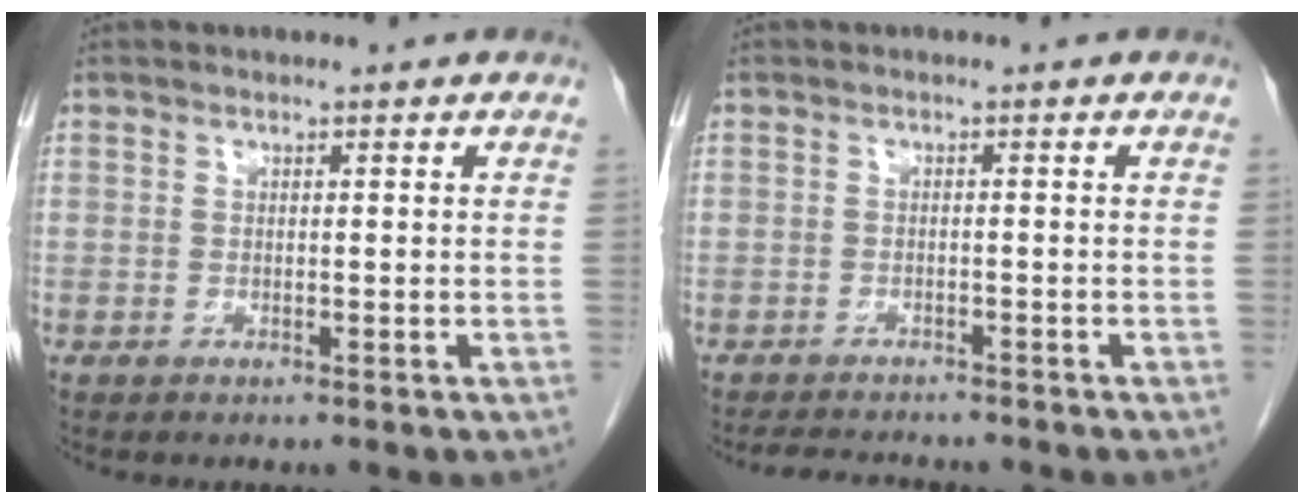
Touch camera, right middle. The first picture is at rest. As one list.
[{"total": 4.7, "force": [-4.4, 1.1, 1.2], "torque": [-0.015, -0.009, -0.068]}]